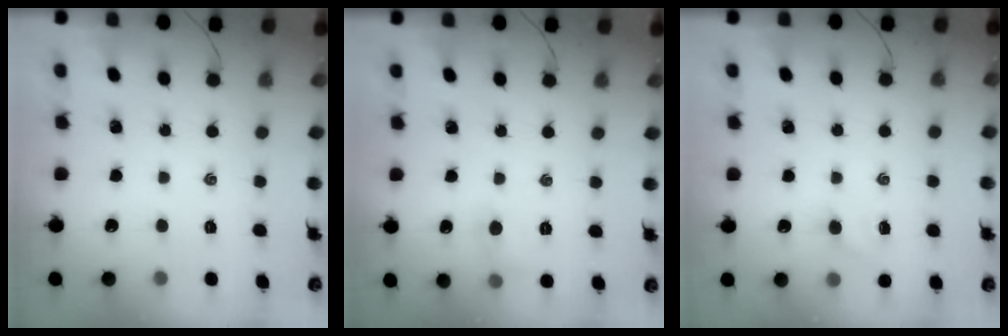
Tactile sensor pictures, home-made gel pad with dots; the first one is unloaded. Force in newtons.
{"total": 5.7, "press": 5.4, "slide": 1.7}
{"total": 3.6, "press": 3.4, "slide": 1.3}